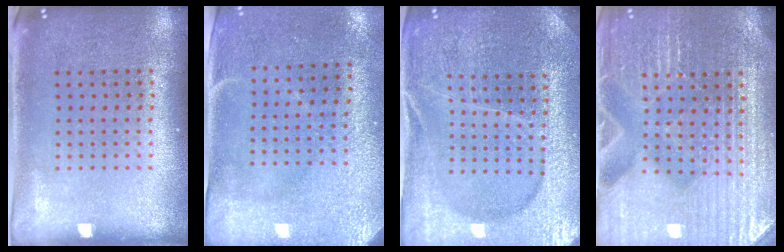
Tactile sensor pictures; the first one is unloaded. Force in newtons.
{"total": 2.9, "press": 2.4, "slide": 1.6}
{"total": 4.1, "press": 3.9, "slide": 1.1}
{"total": 4.7, "press": 4.4, "slide": 1.5}